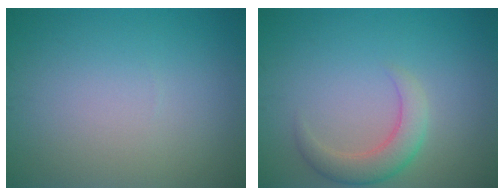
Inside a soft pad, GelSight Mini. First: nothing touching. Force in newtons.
{"total": 3.2, "press": 3.2, "slide": 0.5}